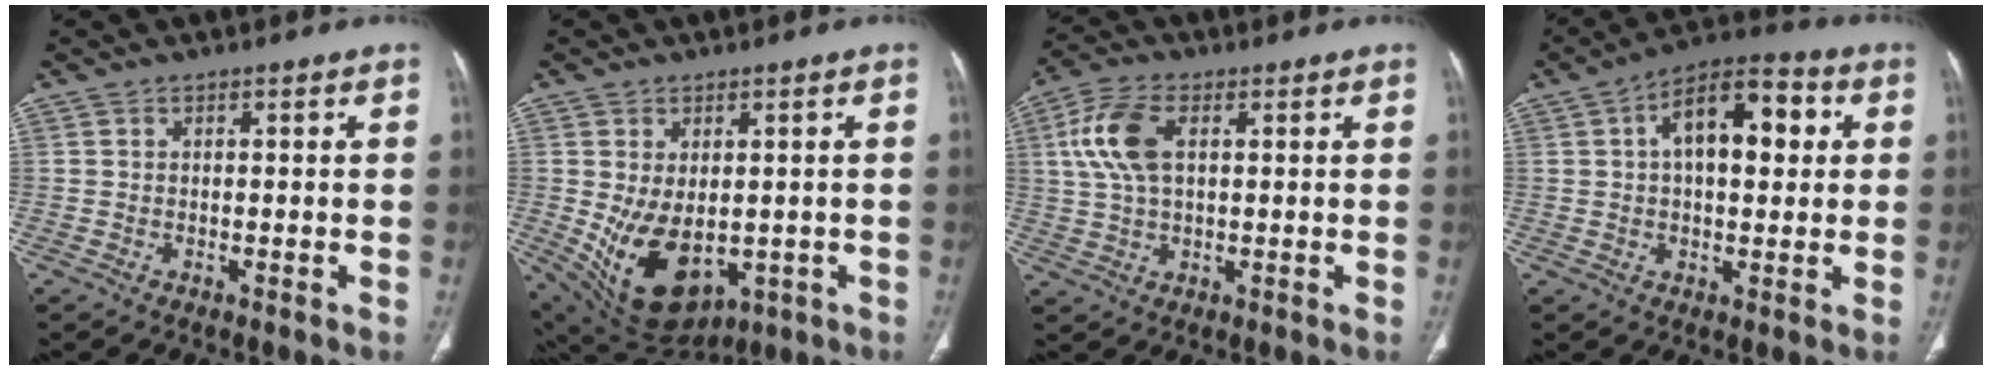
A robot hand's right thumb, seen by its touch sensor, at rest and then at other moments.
{"total": 14.3, "force": [-2.1, 9.0, 10.9], "torque": [-0.177, -0.015, 0.003]}
{"total": 9.5, "force": [2.3, 5.1, 7.7], "torque": [-0.171, 0.013, 0.045]}
{"total": 13.9, "force": [3.2, 7.2, 11.5], "torque": [-0.159, 0.024, 0.044]}